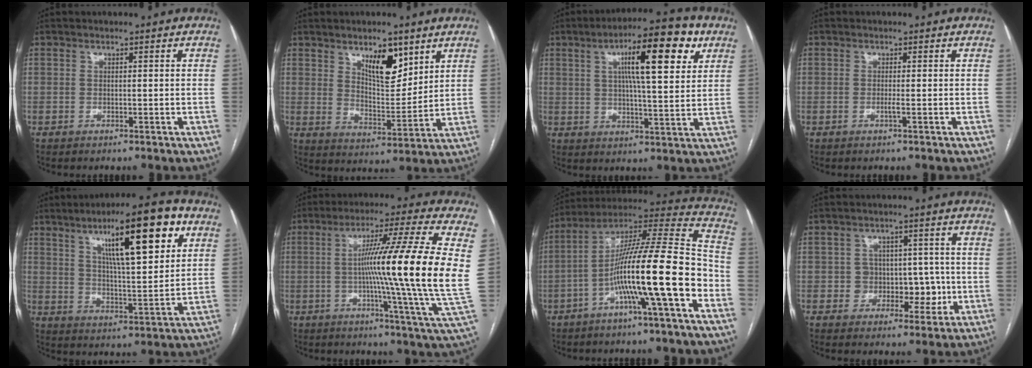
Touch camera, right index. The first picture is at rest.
{"total": 8.6, "force": [5.1, 3.3, 6.1], "torque": [-0.098, -0.008, 0.091]}
{"total": 14.2, "force": [5.9, 2.5, 12.7], "torque": [-0.196, 0.019, 0.084]}
{"total": 0.8, "force": [-0.3, -0.2, 0.7], "torque": [-0.014, -0.001, -0.006]}
{"total": 17.1, "force": [8.2, 2.9, 14.7], "torque": [-0.224, 0.008, 0.126]}
{"total": 20.4, "force": [1.6, -2.4, 20.2], "torque": [-0.286, -0.004, 0.006]}
{"total": 19.2, "force": [-6.4, 0.4, 18.1], "torque": [-0.302, 0.015, -0.114]}
{"total": 6.2, "force": [-0.7, 5.7, 2.4], "torque": [-0.008, 0.029, -0.003]}